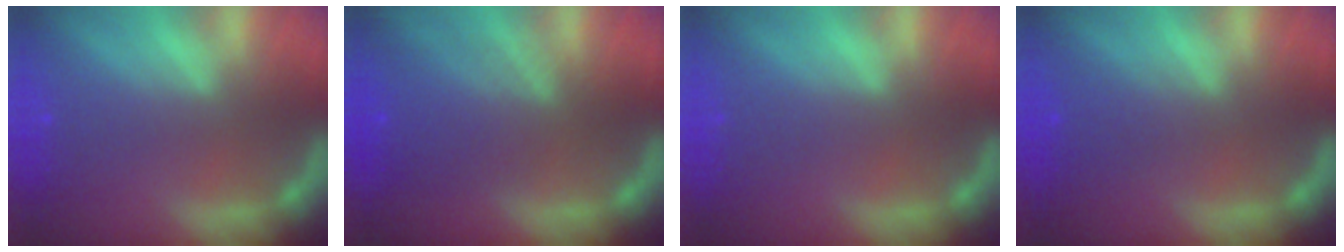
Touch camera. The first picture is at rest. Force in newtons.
{"total": 6.6}
{"total": 0.0}
{"total": 1.9}